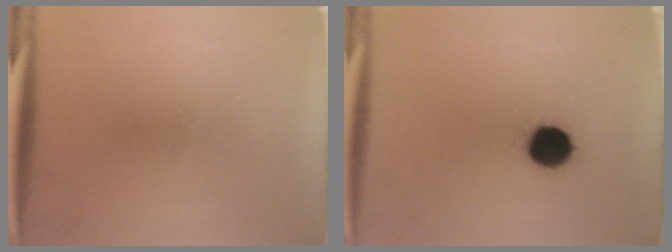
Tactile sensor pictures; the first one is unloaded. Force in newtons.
{"total": 9.0}